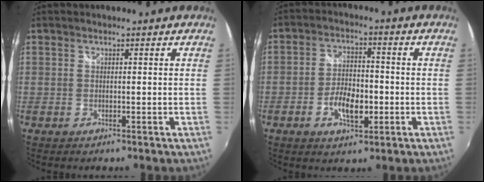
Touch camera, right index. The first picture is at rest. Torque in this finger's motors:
{"motor_torque": [0.15, 0.01, 0.34, 0.04]}